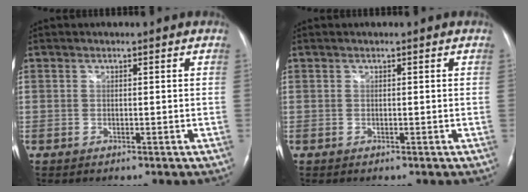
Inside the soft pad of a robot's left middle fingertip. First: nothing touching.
{"total": 0.0}